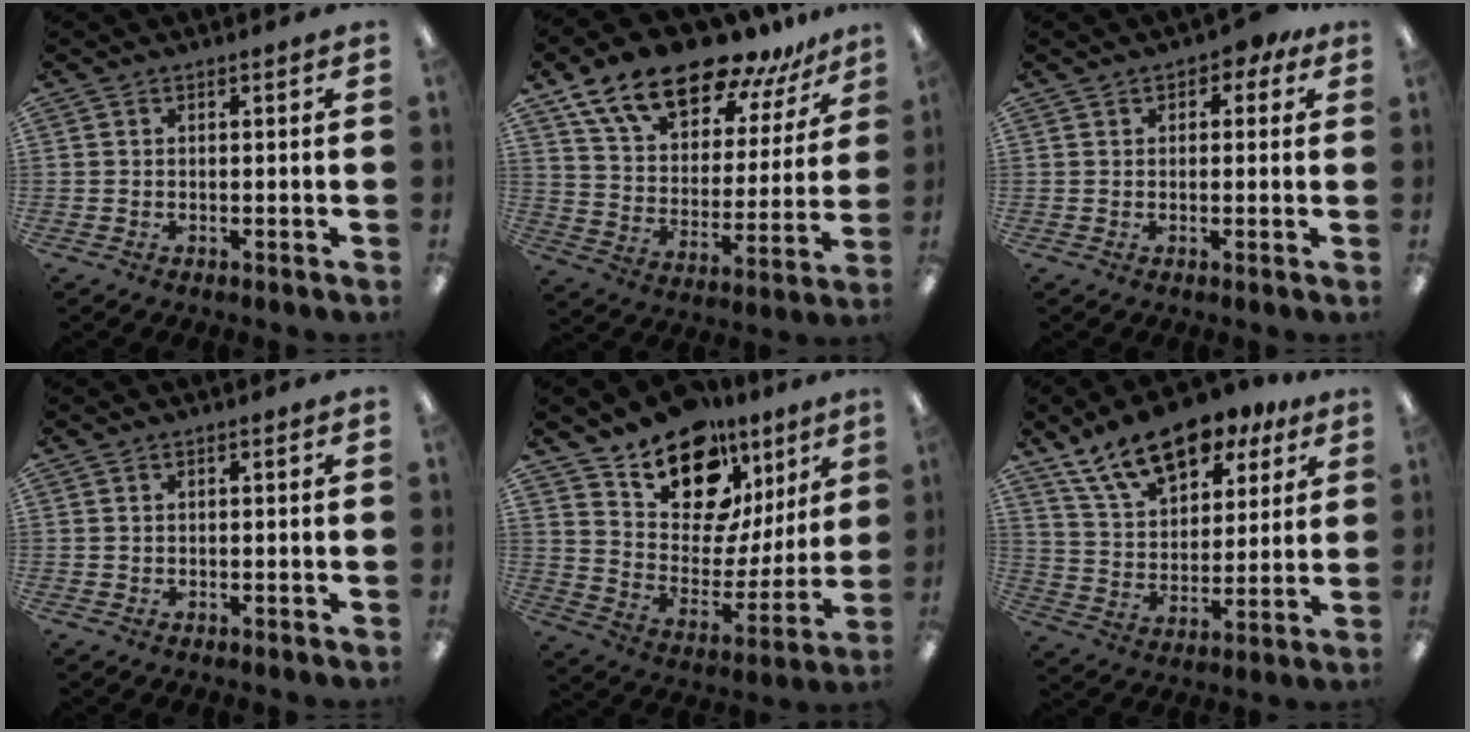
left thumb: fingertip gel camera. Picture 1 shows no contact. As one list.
[{"total": 19.8, "force": [15.3, 8.2, 9.6], "torque": [-0.175, -0.096, 0.269]}, {"total": 2.5, "force": [1.0, 1.7, 1.4], "torque": [-0.015, 0.000, 0.014]}, {"total": 0.0}, {"total": 17.4, "force": [12.7, 9.4, 7.2], "torque": [-0.127, -0.094, 0.232]}, {"total": 16.9, "force": [11.8, 8.3, 8.7], "torque": [-0.146, -0.057, 0.212]}]